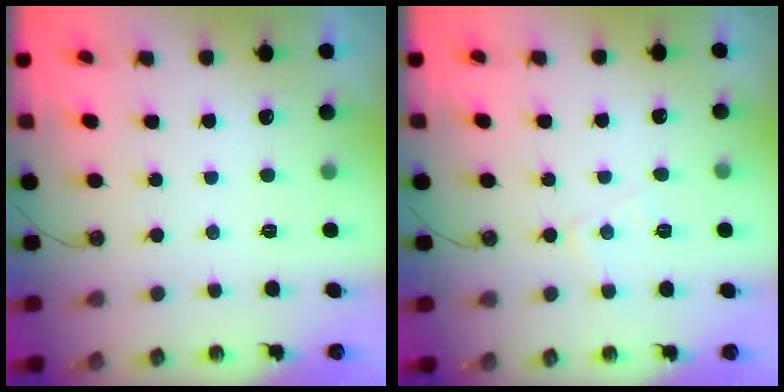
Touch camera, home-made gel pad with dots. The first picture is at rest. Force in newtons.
{"total": 5.1, "press": 5.0, "slide": 0.7}